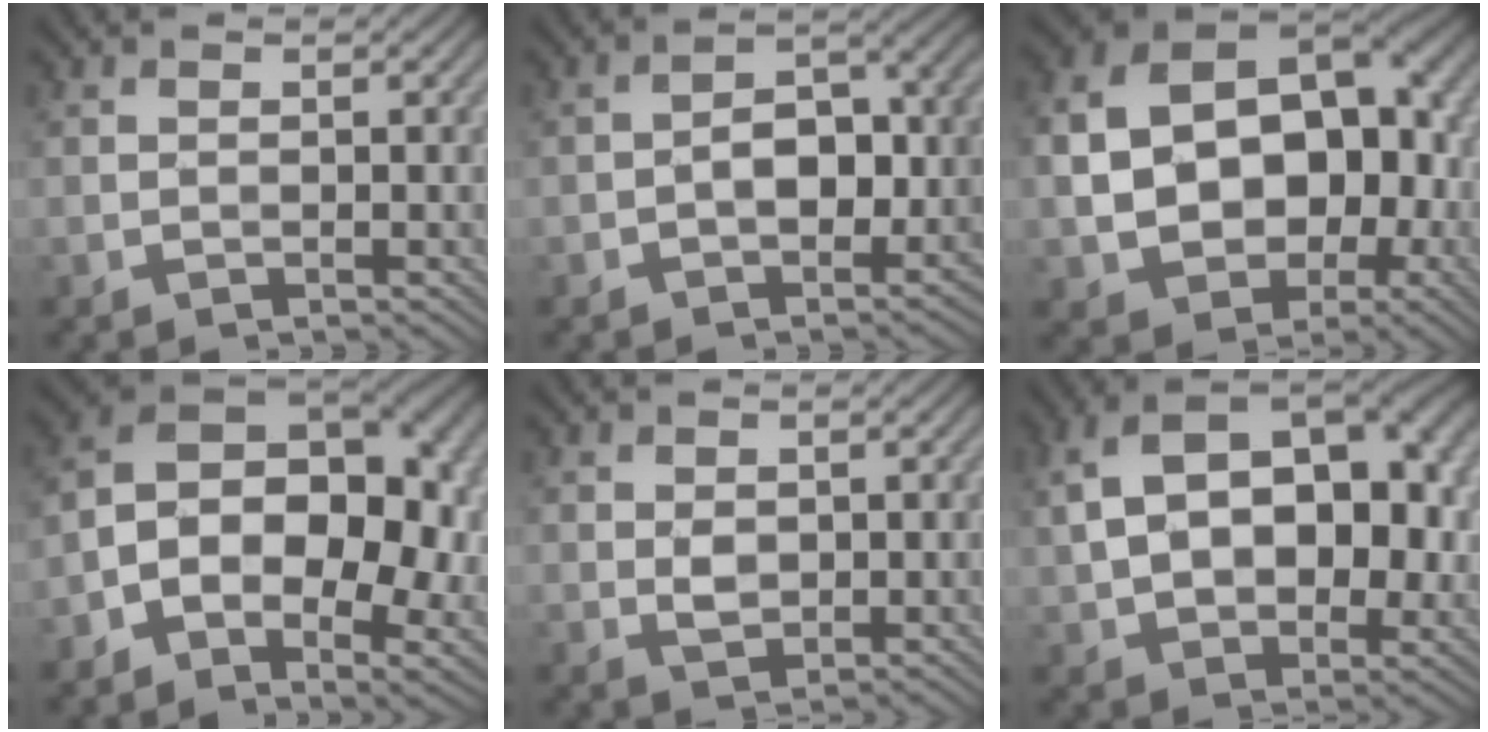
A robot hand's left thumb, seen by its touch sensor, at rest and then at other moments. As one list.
[{"total": 5.7, "force": [-1.9, 3.5, 4.2], "torque": [-0.053, 0.005, -0.037]}, {"total": 16.0, "force": [-0.9, 11.6, 11.0], "torque": [-0.190, -0.026, 0.002]}, {"total": 15.5, "force": [-2.4, 9.8, 11.7], "torque": [-0.196, -0.002, -0.034]}, {"total": 2.0, "force": [0.4, 1.4, 1.3], "torque": [-0.030, -0.004, 0.012]}, {"total": 14.5, "force": [2.6, 9.2, 10.9], "torque": [-0.182, 0.013, 0.050]}]